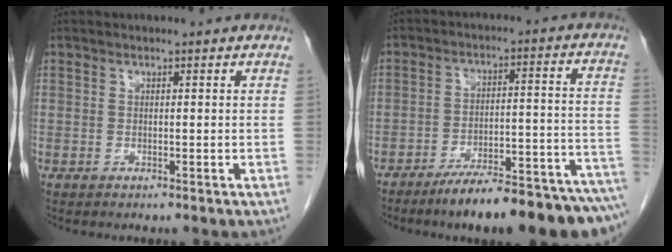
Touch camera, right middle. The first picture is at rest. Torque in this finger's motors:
{"motor_torque": [1.09, -1.05, 0.27, 0.06]}